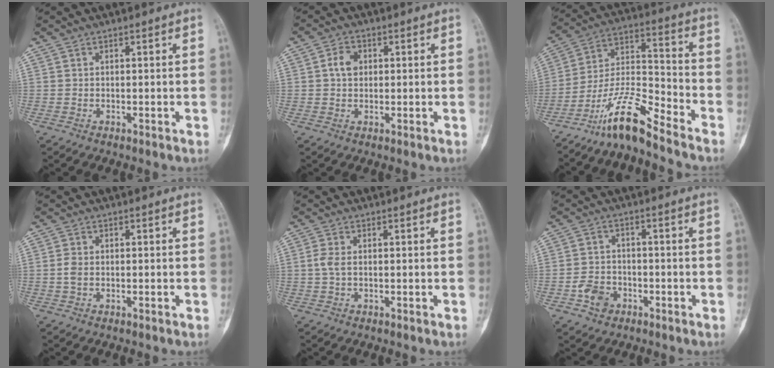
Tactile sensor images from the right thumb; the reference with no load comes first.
{"total": 3.6, "force": [0.6, 2.8, 2.2], "torque": [-0.032, 0.006, 0.007]}
{"total": 12.0, "force": [-9.8, 1.5, 6.8], "torque": [-0.136, 0.084, -0.189]}
{"total": 1.9, "force": [-0.3, 1.2, 1.4], "torque": [-0.037, 0.005, -0.009]}
{"total": 2.1, "force": [0.0, 1.1, 1.8], "torque": [-0.048, 0.002, -0.003]}
{"total": 4.9, "force": [-2.3, 3.8, 2.0], "torque": [-0.024, 0.018, -0.039]}